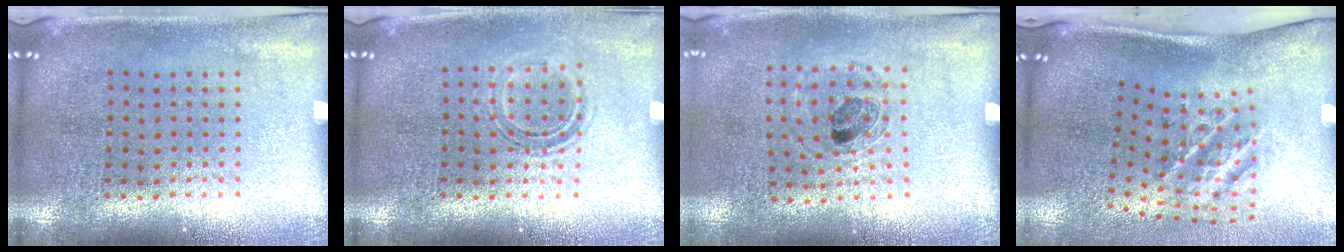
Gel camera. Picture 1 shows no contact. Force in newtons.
{"total": 1.0, "press": 0.9, "slide": 0.4}
{"total": 0.9, "press": 0.9, "slide": 0.3}
{"total": 2.2, "press": 1.2, "slide": 1.8}